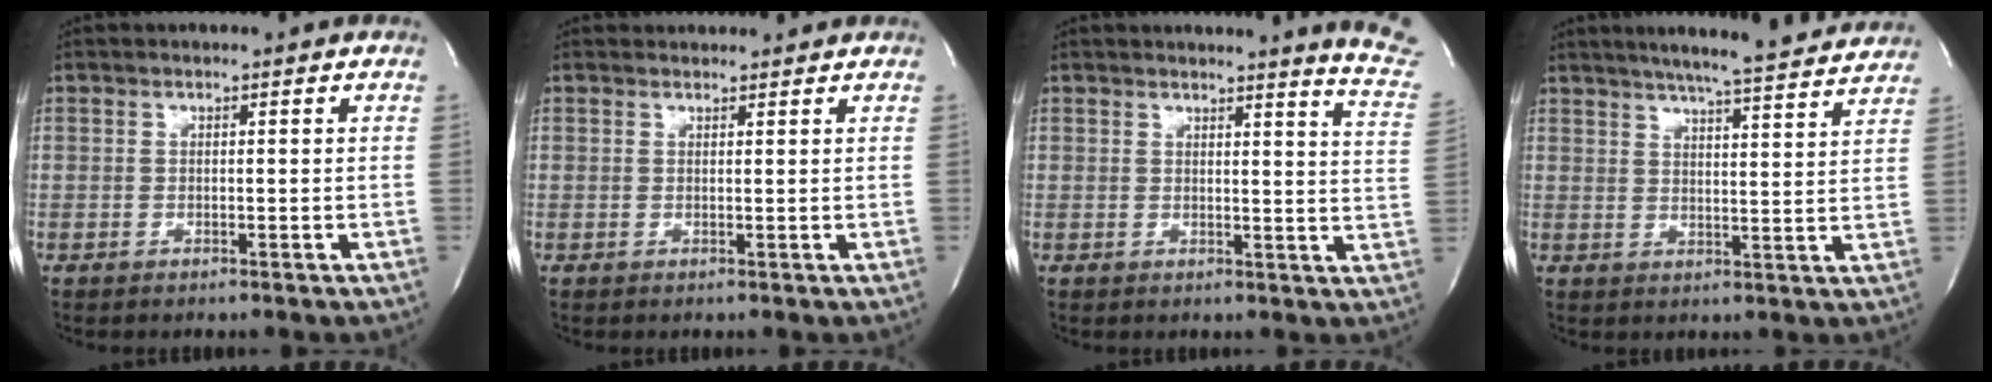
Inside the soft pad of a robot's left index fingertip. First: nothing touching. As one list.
[{"total": 2.2, "force": [2.2, 0.4, 0.0], "torque": [-0.010, 0.014, 0.029]}, {"total": 10.0, "force": [9.8, -0.9, 1.9], "torque": [-0.011, -0.104, 0.078]}, {"total": 16.9, "force": [15.3, 0.9, 7.2], "torque": [-0.110, 0.000, 0.195]}]